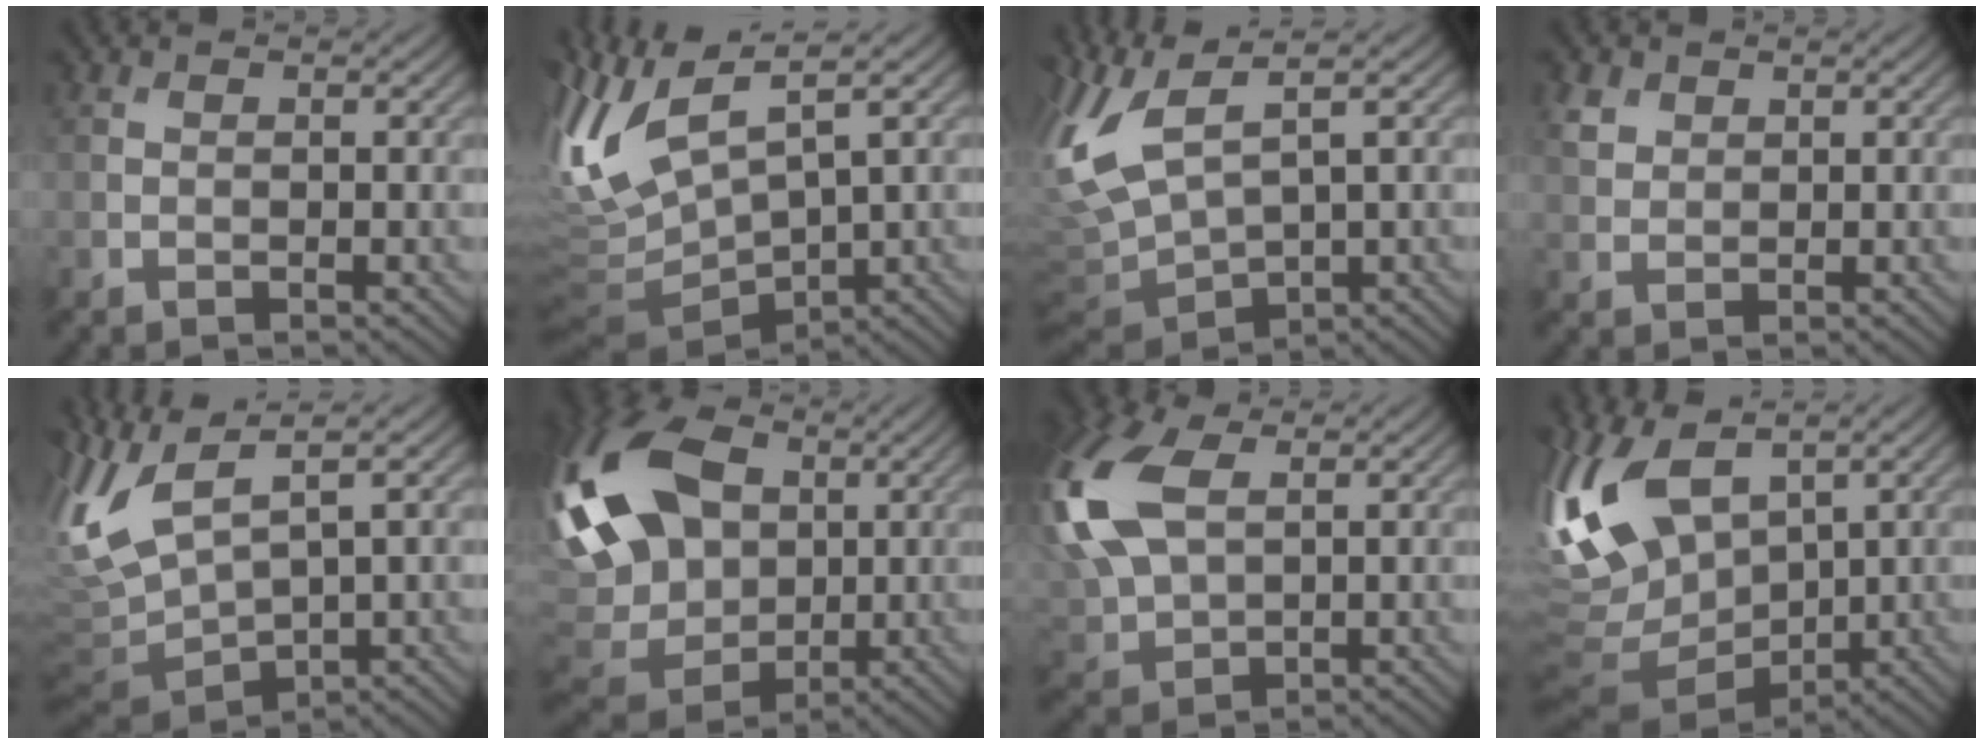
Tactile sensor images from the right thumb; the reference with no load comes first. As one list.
[{"total": 11.5, "force": [2.1, 4.5, 10.3], "torque": [-0.256, 0.009, 0.049]}, {"total": 10.2, "force": [2.0, 3.9, 9.2], "torque": [-0.244, -0.004, 0.043]}, {"total": 2.2, "force": [1.3, 1.5, 0.8], "torque": [-0.021, 0.002, 0.030]}, {"total": 9.0, "force": [1.9, 3.2, 8.1], "torque": [-0.201, -0.005, 0.040]}, {"total": 20.2, "force": [3.6, 14.4, 13.8], "torque": [-0.333, 0.015, 0.074]}, {"total": 15.6, "force": [4.1, 9.4, 11.7], "torque": [-0.322, 0.013, 0.080]}, {"total": 13.9, "force": [3.1, 7.9, 11.0], "torque": [-0.297, 0.003, 0.057]}]